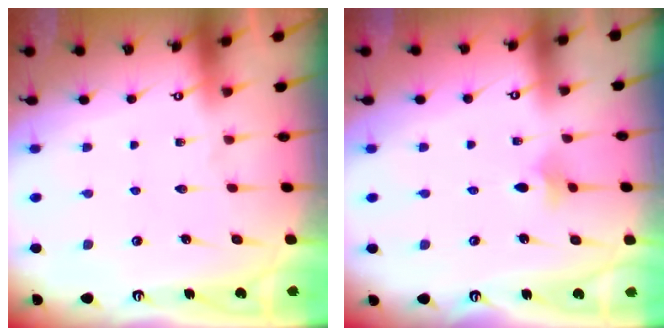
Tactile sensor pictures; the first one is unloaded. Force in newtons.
{"total": 4.5, "press": 4.4, "slide": 0.9}